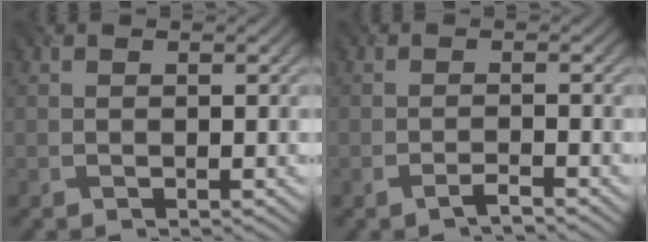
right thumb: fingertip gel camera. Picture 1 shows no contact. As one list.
[{"total": 1.1, "force": [-0.9, -0.3, 0.6], "torque": [-0.012, 0.003, -0.024]}]